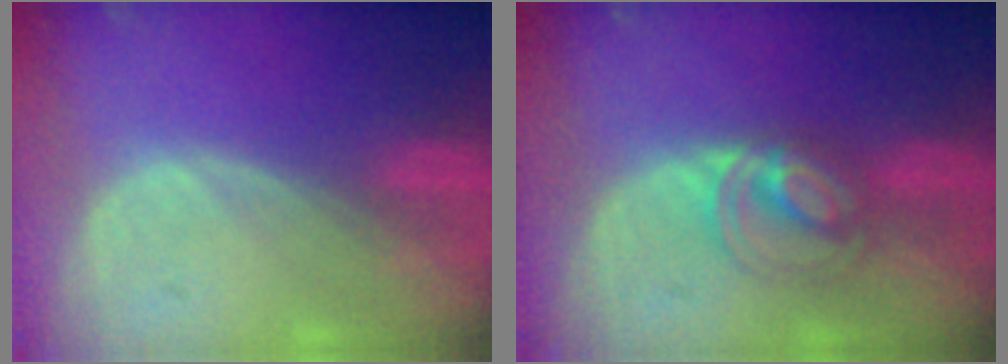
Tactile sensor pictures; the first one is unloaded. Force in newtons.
{"total": 5.0, "press": 5.0, "slide": 0.5}